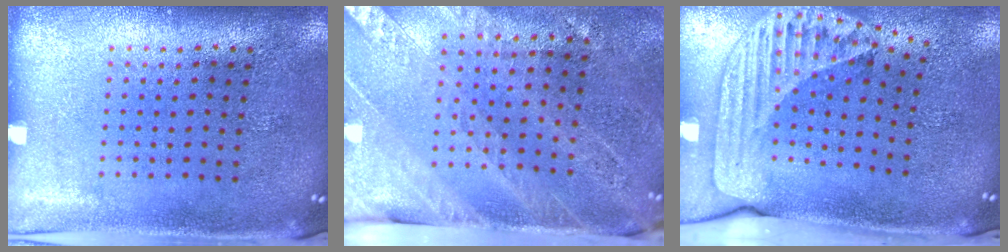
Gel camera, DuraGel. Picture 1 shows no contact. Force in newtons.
{"total": 3.5, "press": 3.0, "slide": 1.8}
{"total": 2.5, "press": 1.8, "slide": 1.8}